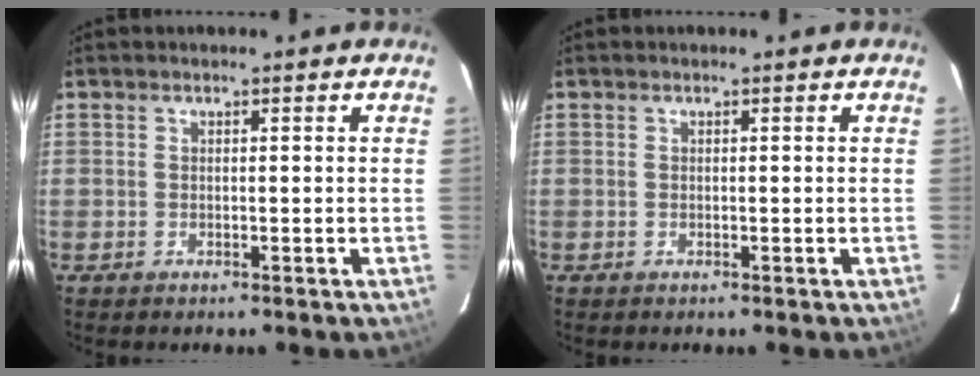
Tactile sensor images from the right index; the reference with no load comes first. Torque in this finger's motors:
{"motor_torque": [-0.03, 0.02, 0.00, 0.01]}